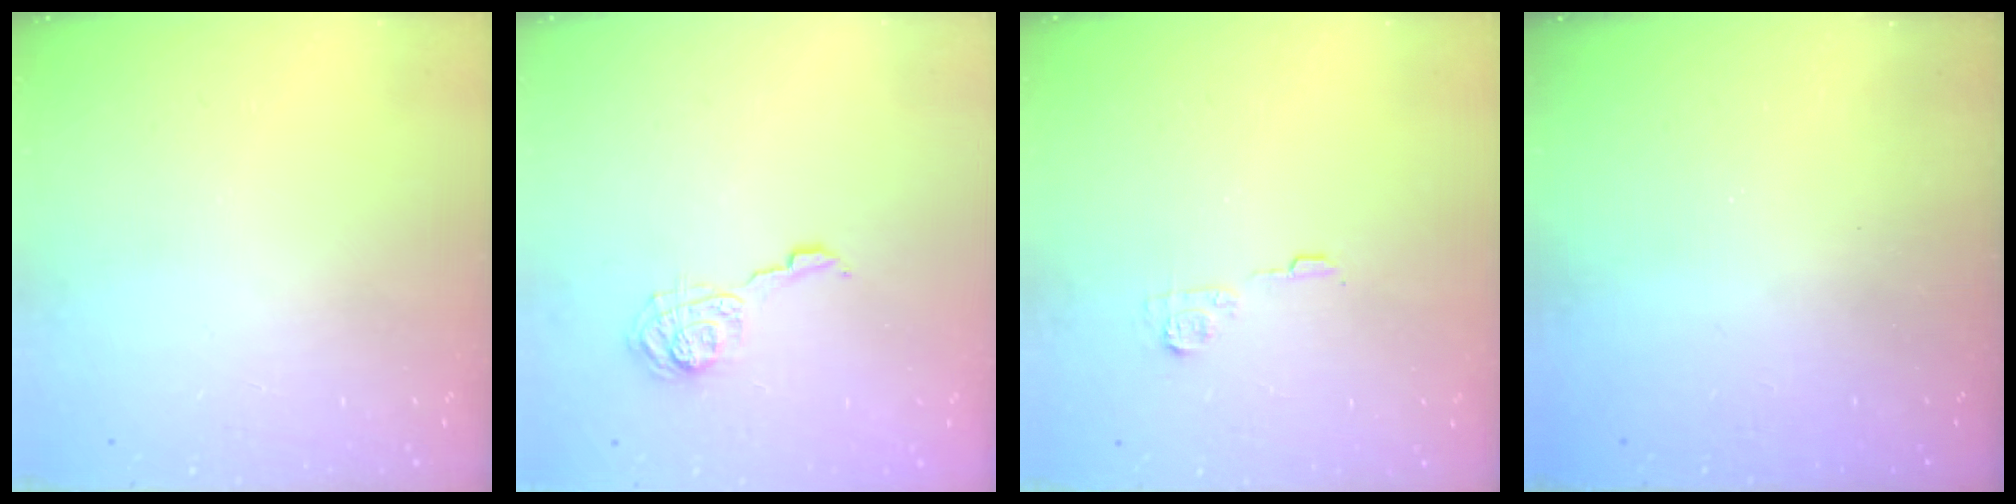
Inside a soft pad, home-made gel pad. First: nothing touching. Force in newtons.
{"total": 9.2, "press": 9.2, "slide": 0.4}
{"total": 6.2, "press": 6.2, "slide": 0.5}
{"total": 2.5, "press": 2.4, "slide": 0.8}